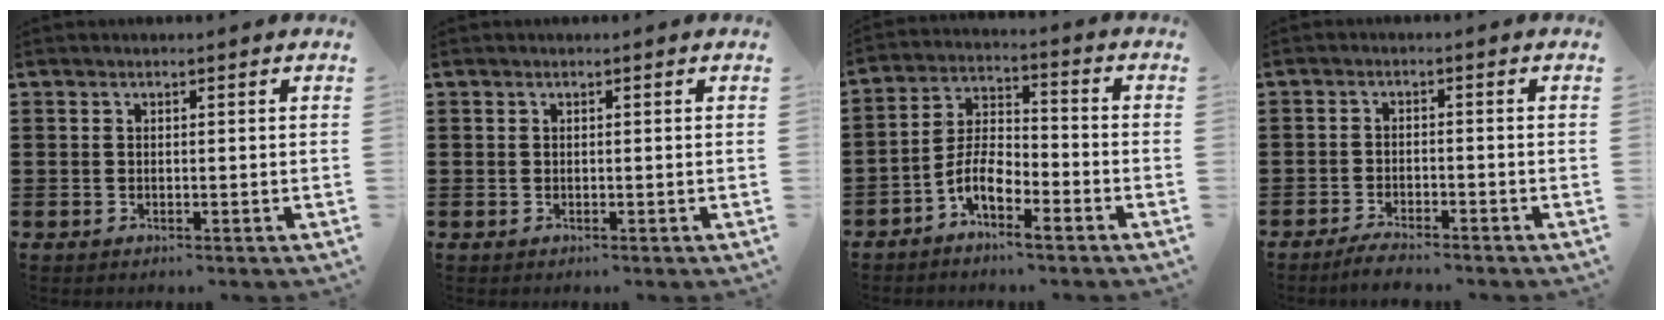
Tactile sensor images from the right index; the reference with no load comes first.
{"total": 0.0}
{"total": 6.6, "force": [-3.9, 2.6, 4.6], "torque": [-0.116, -0.001, -0.084]}
{"total": 2.3, "force": [-2.3, 0.0, 0.4], "torque": [-0.011, 0.001, -0.046]}